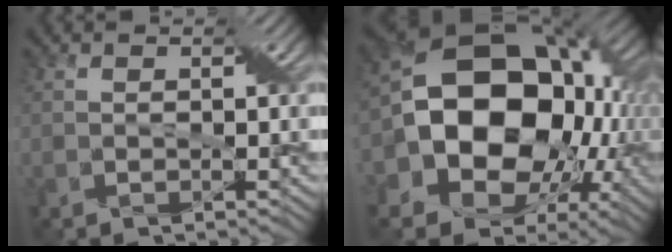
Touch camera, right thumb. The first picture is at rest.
{"total": 20.3, "force": [-1.4, 15.8, 12.7], "torque": [-0.237, -0.039, -0.006]}